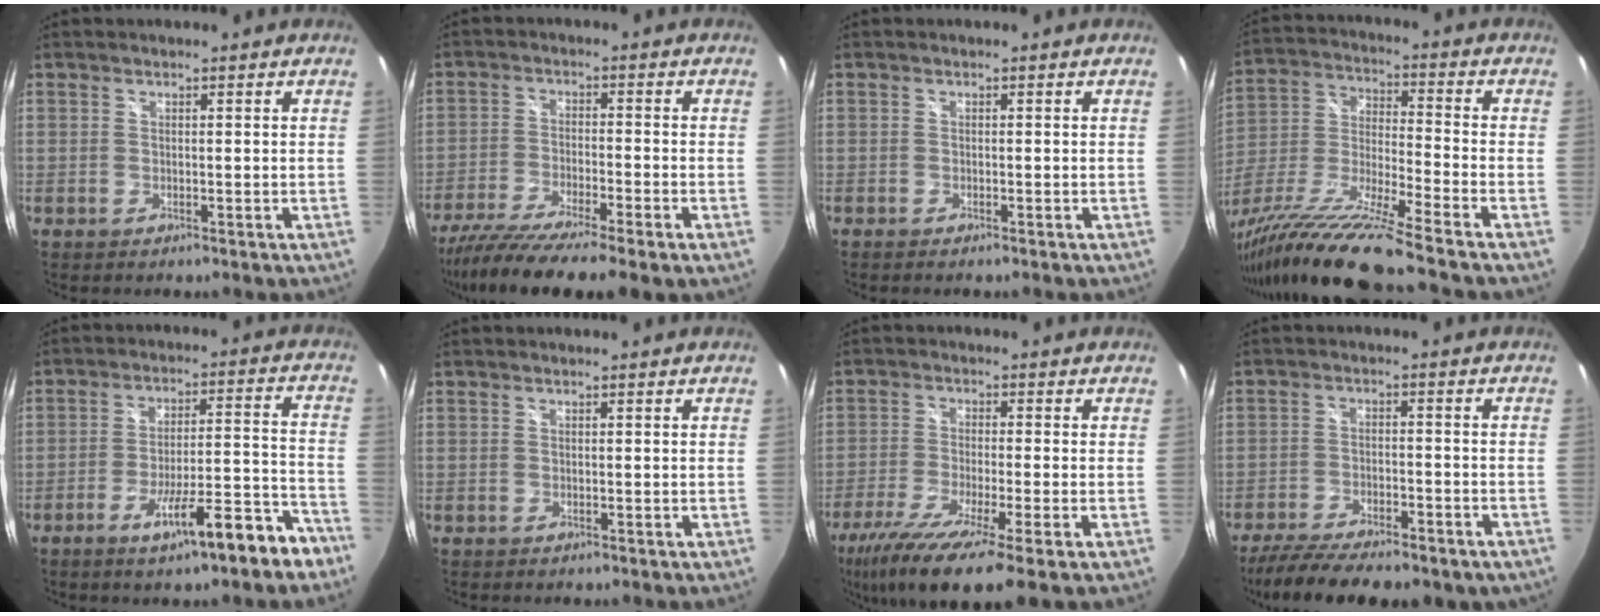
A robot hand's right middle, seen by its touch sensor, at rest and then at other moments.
{"total": 12.2, "force": [-9.5, 0.4, 7.7], "torque": [-0.160, -0.046, -0.164]}
{"total": 0.9, "force": [-0.8, -0.1, 0.4], "torque": [-0.008, -0.004, -0.015]}
{"total": 19.8, "force": [-15.3, -0.5, 12.5], "torque": [-0.236, -0.051, -0.285]}
{"total": 12.9, "force": [-8.7, 1.4, 9.4], "torque": [-0.154, -0.006, -0.126]}
{"total": 0.0}
{"total": 13.2, "force": [-8.3, 1.1, 10.2], "torque": [-0.214, -0.058, -0.147]}
{"total": 17.5, "force": [-13.3, 5.9, 9.6], "torque": [-0.194, -0.043, -0.195]}